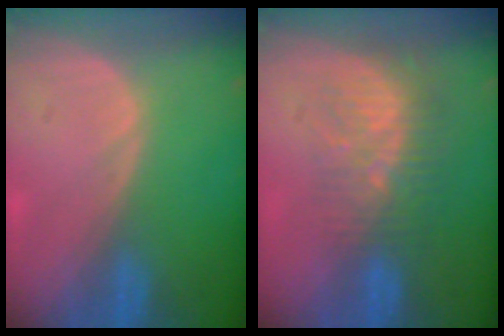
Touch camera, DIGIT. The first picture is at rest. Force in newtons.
{"total": 8.9, "press": 7.5, "slide": 4.8}